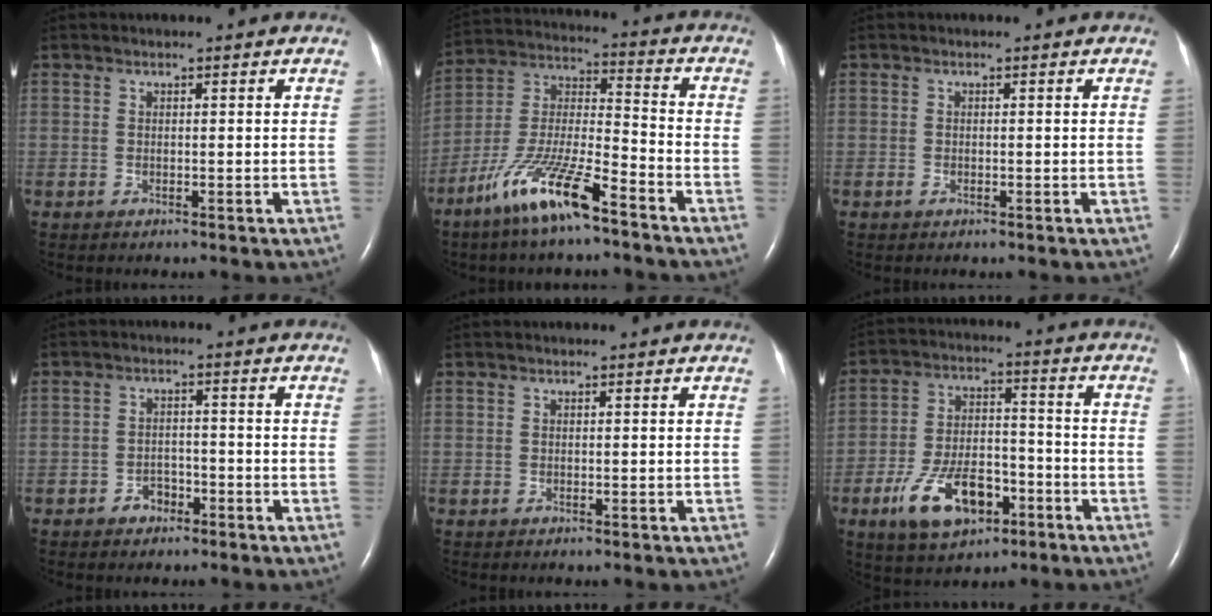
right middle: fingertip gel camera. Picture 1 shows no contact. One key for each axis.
{"total": 13.9, "fx": -9.1, "fy": 1.9, "fz": 10.3, "tx": -0.212, "ty": -0.016, "tz": -0.173}
{"total": 0.5, "fx": -0.3, "fy": 0.3, "fz": 0.4, "tx": -0.010, "ty": 0.000, "tz": -0.004}
{"total": 2.7, "fx": -1.7, "fy": 1.7, "fz": 1.0, "tx": -0.009, "ty": 0.007, "tz": -0.026}
{"total": 0.0}
{"total": 12.0, "fx": -5.9, "fy": 6.0, "fz": 8.5, "tx": -0.162, "ty": 0.007, "tz": -0.096}